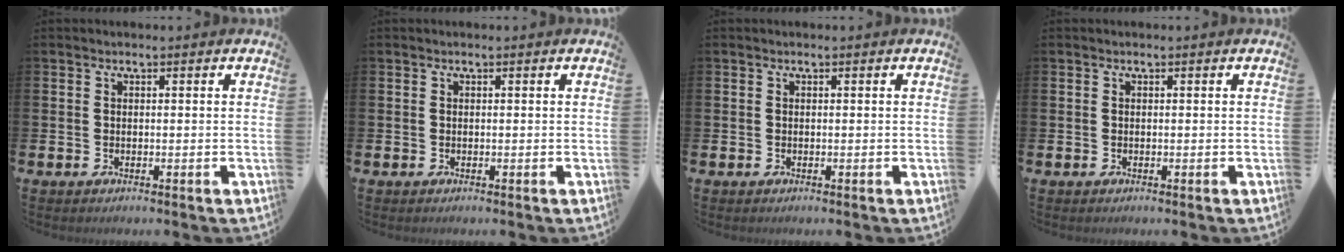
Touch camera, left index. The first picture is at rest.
{"total": 0.0}
{"total": 0.0}
{"total": 0.0}